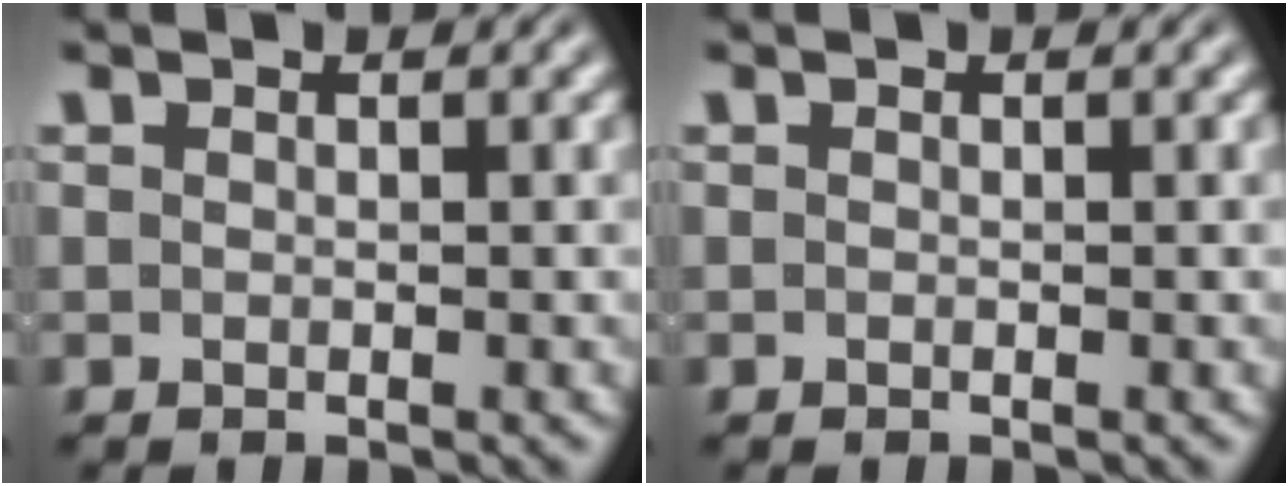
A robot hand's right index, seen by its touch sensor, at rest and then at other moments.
{"total": 0.0}